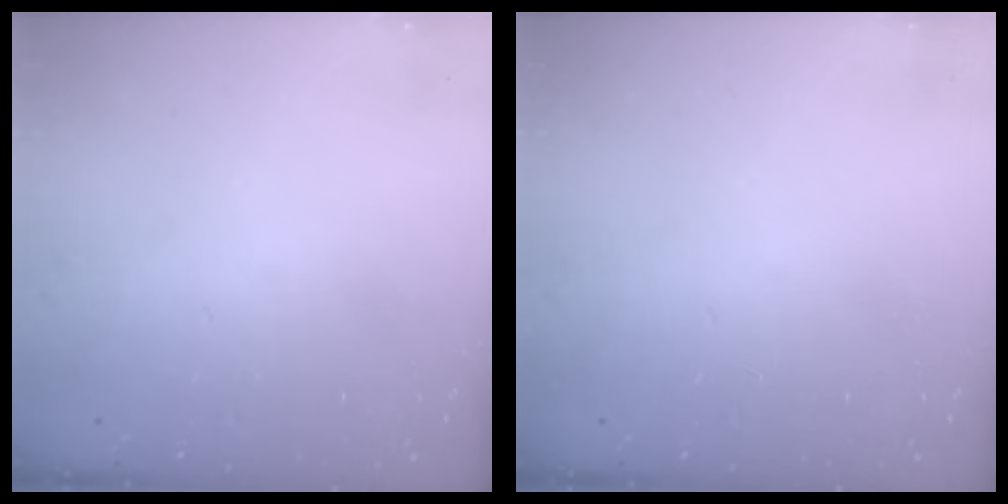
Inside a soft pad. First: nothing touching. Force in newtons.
{"total": 0.0}